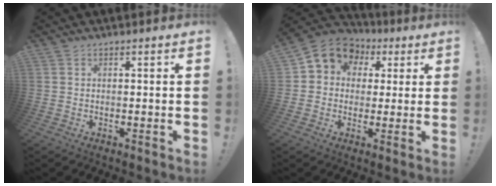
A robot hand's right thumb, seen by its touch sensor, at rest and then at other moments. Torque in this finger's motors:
{"motor_torque": [-0.19, 0.60, 0.06, 0.05, 0.04]}